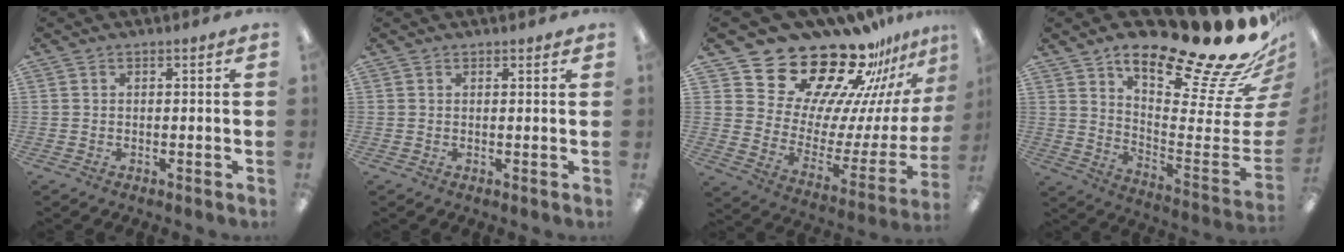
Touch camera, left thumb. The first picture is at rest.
{"total": 0.7, "force": [0.6, 0.3, 0.1], "torque": [0.006, -0.003, 0.010]}
{"total": 25.3, "force": [21.0, 11.0, 8.7], "torque": [-0.119, -0.174, 0.376]}
{"total": 23.6, "force": [19.4, 4.2, 12.8], "torque": [-0.150, -0.170, 0.303]}